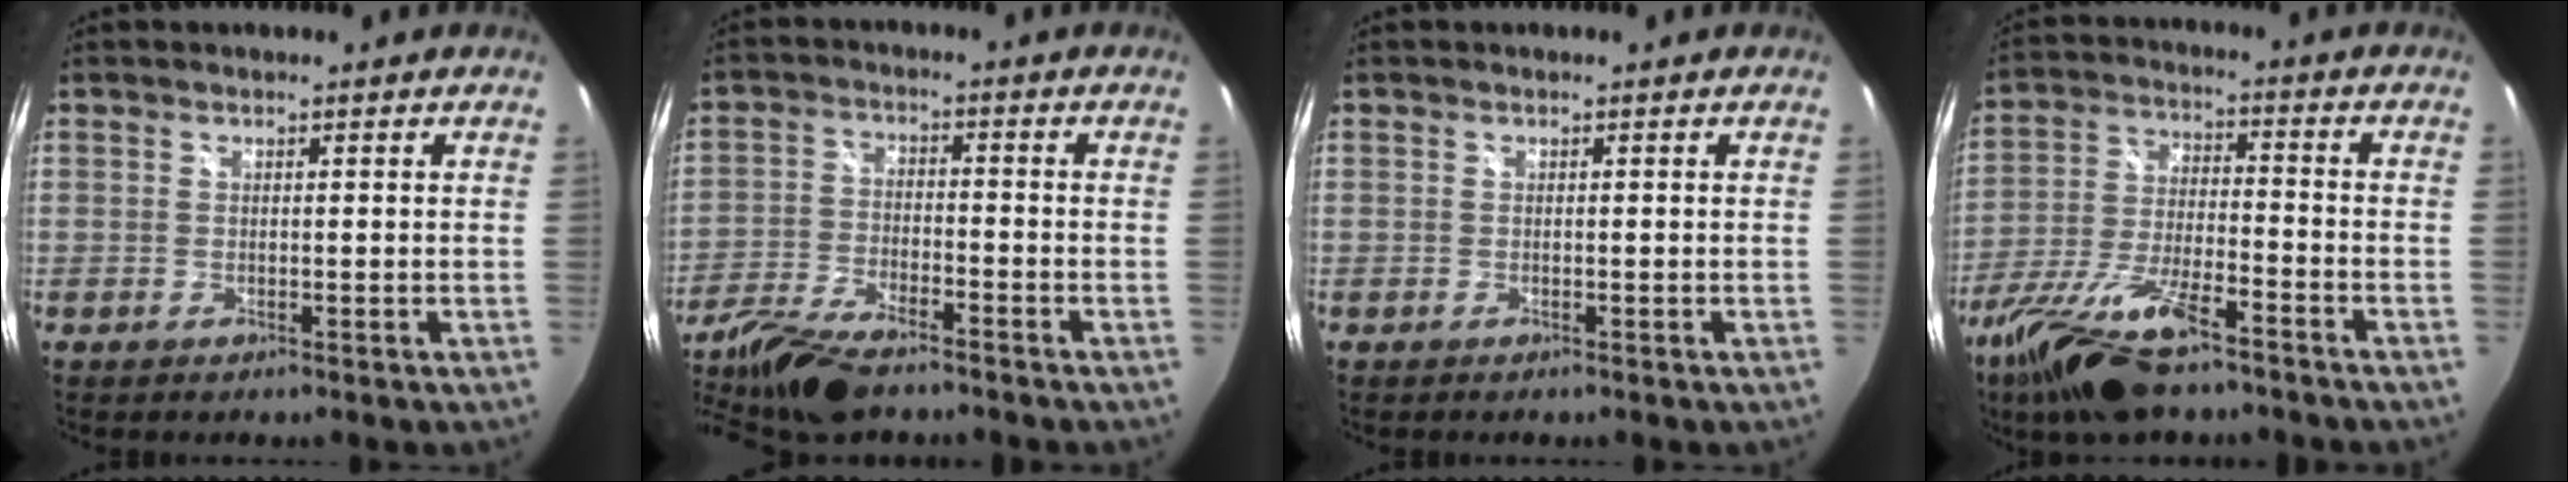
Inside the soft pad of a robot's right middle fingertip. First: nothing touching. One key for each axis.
{"total": 14.7, "fx": -11.4, "fy": 4.5, "fz": 8.1, "tx": -0.184, "ty": -0.030, "tz": -0.211}
{"total": 0.0}
{"total": 16.6, "fx": -12.0, "fy": 4.7, "fz": 10.4, "tx": -0.219, "ty": -0.033, "tz": -0.220}